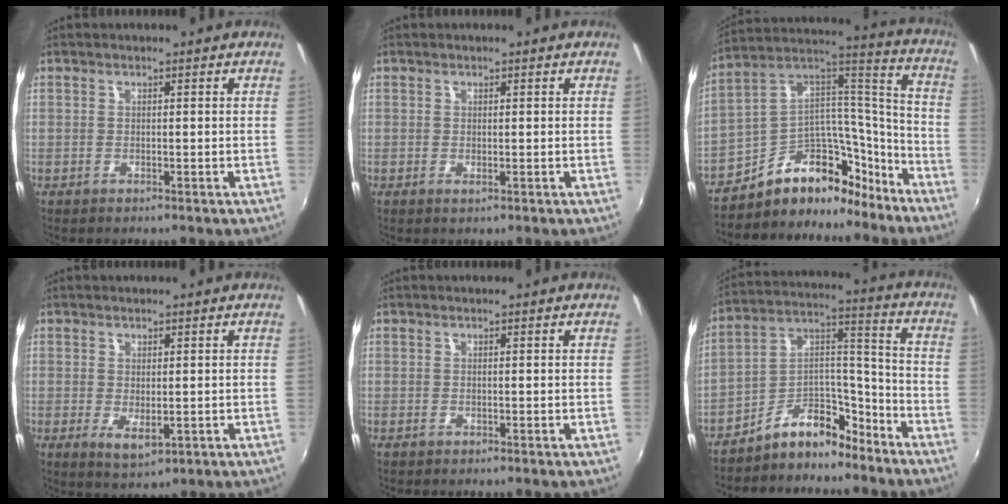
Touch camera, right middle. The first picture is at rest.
{"total": 0.6, "force": [-0.1, 0.3, 0.6], "torque": [-0.010, -0.001, -0.001]}
{"total": 18.8, "force": [-12.9, 11.4, 7.6], "torque": [-0.142, 0.087, -0.197]}
{"total": 3.9, "force": [-0.6, 1.9, 3.4], "torque": [-0.058, -0.013, -0.002]}
{"total": 0.0}
{"total": 10.6, "force": [-8.6, 4.7, 4.0], "torque": [-0.061, 0.066, -0.146]}